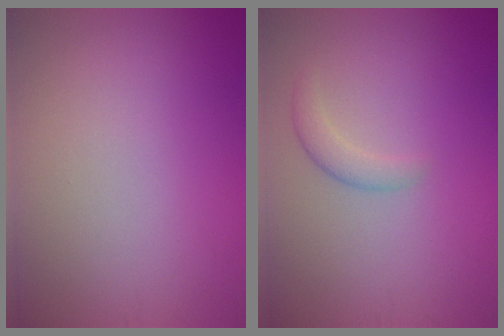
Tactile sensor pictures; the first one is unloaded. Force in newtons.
{"total": 1.6, "press": 1.6, "slide": 0.0}